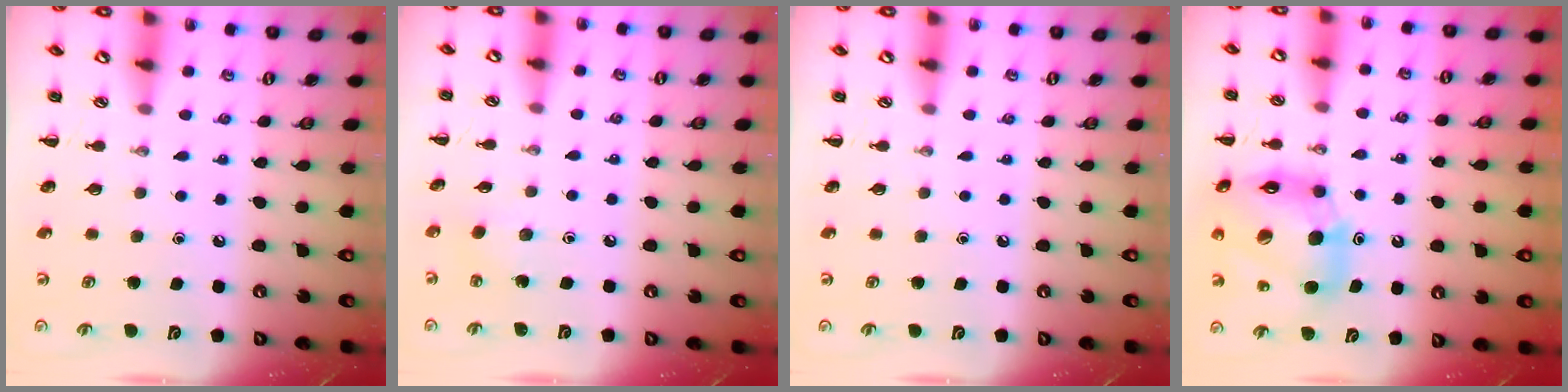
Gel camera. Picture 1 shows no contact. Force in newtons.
{"total": 2.4, "press": 2.3, "slide": 0.8}
{"total": 0.0}
{"total": 16.4, "press": 15.7, "slide": 4.8}